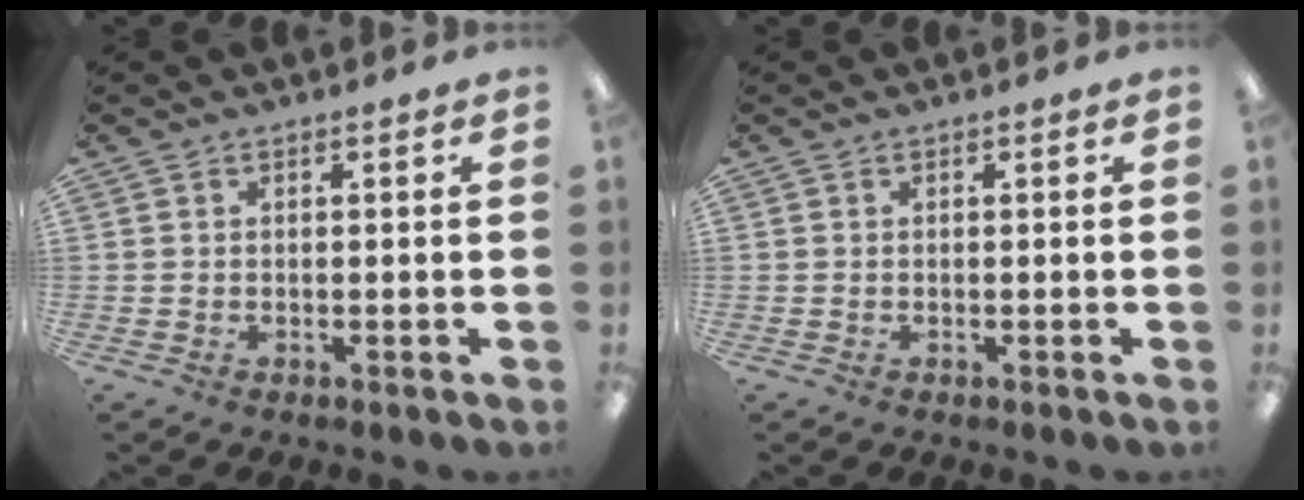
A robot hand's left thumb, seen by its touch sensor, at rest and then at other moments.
{"total": 0.0}